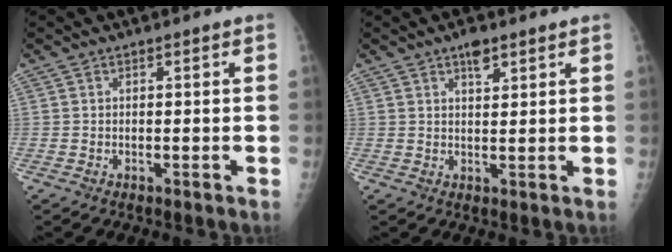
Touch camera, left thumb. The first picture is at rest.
{"total": 3.4, "force": [2.3, 1.3, 2.1], "torque": [-0.026, -0.011, 0.037]}